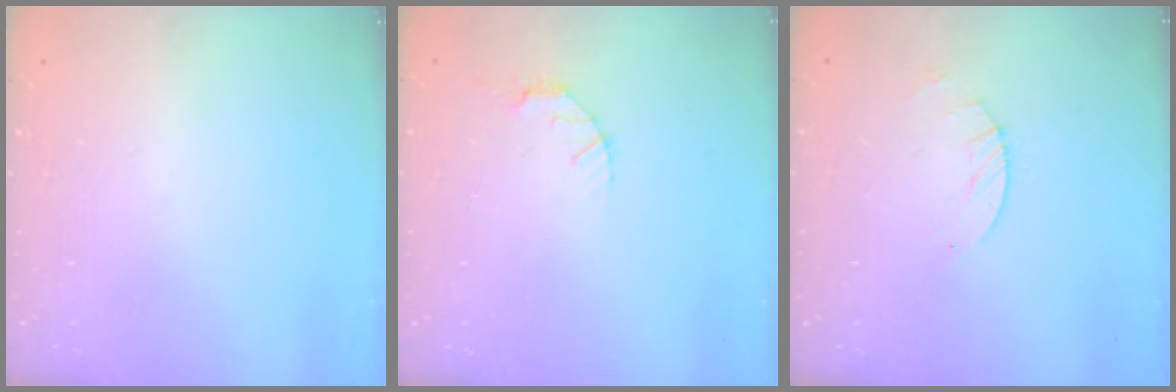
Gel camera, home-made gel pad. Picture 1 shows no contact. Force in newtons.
{"total": 2.8, "press": 2.8, "slide": 0.4}
{"total": 2.6, "press": 2.5, "slide": 0.4}